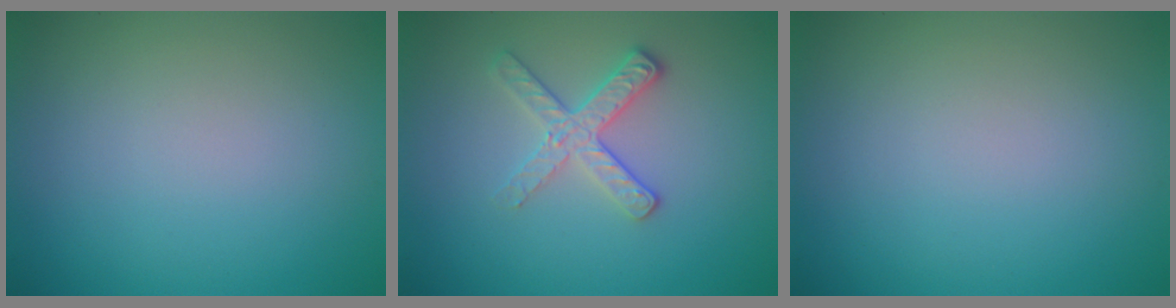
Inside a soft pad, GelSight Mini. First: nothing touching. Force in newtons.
{"total": 2.7, "press": 2.5, "slide": 1.1}
{"total": 0.0}